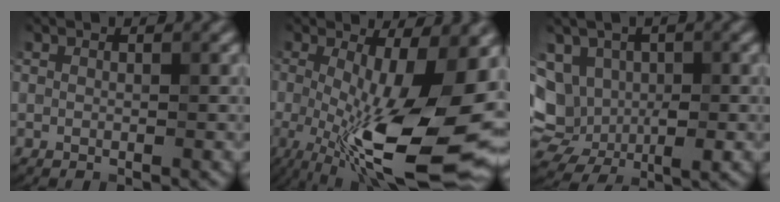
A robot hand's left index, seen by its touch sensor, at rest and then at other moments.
{"total": 15.3, "force": [-2.6, 5.2, 14.2], "torque": [-0.226, -0.016, -0.041]}
{"total": 7.8, "force": [0.2, 6.2, 4.8], "torque": [-0.074, -0.002, -0.006]}